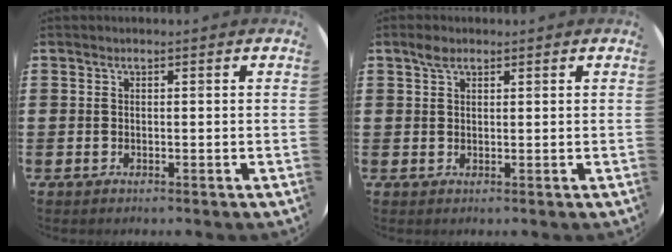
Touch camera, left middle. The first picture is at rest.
{"total": 1.8, "force": [1.3, 1.0, 0.9], "torque": [-0.012, 0.002, 0.022]}